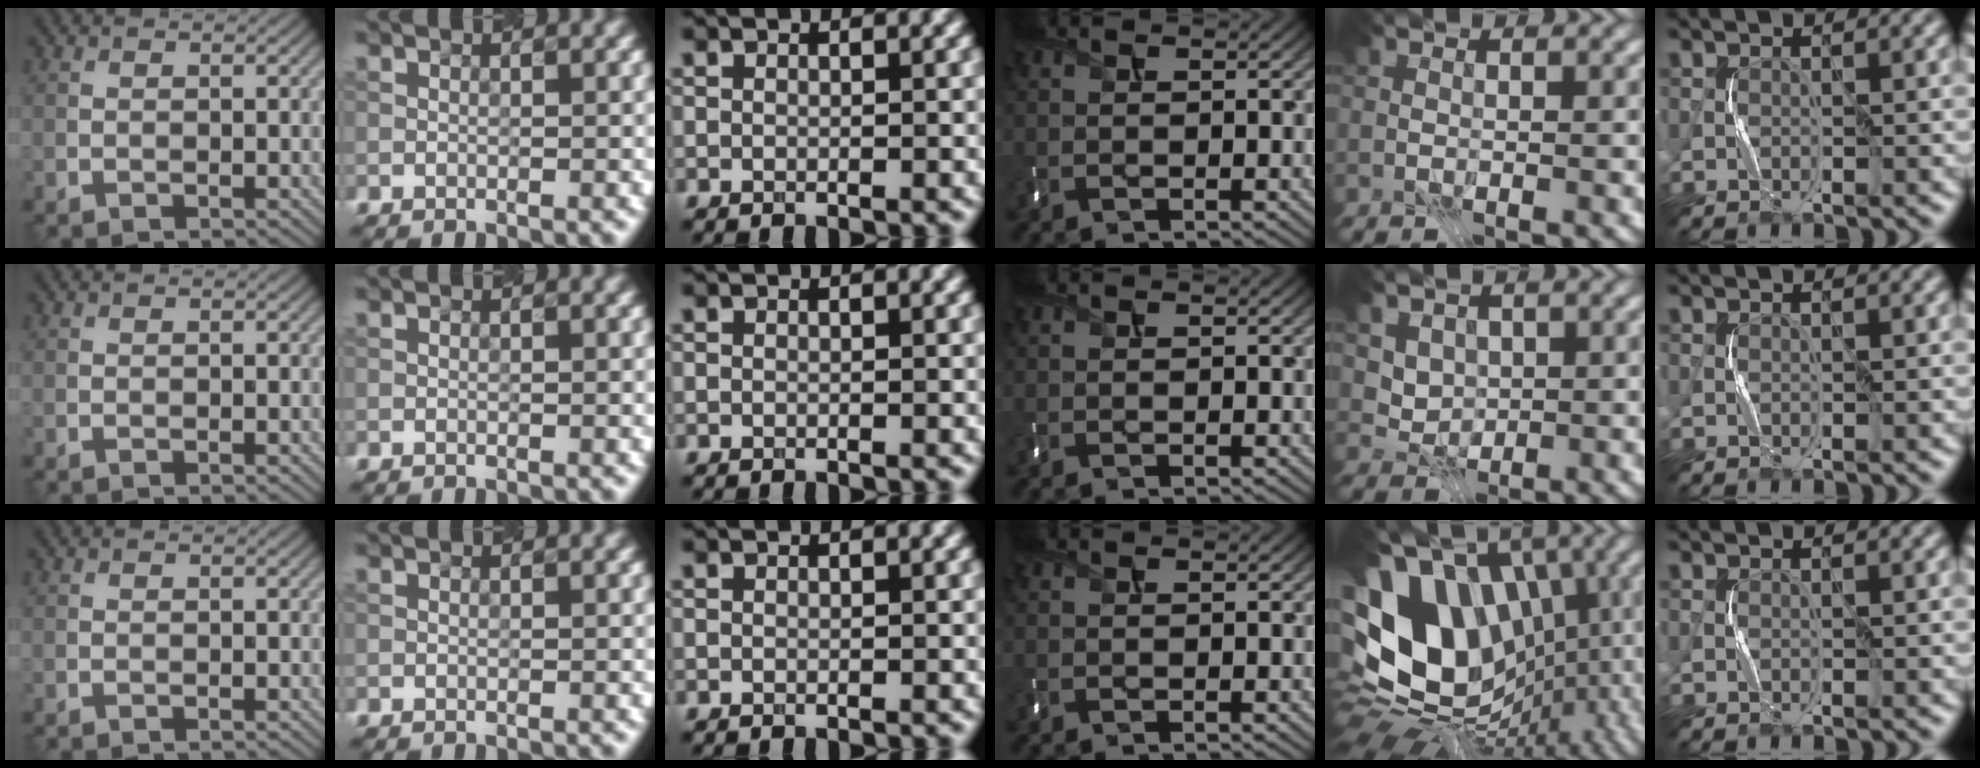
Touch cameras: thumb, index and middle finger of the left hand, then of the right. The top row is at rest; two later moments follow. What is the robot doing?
{"motion": "press", "object": "mouse"}